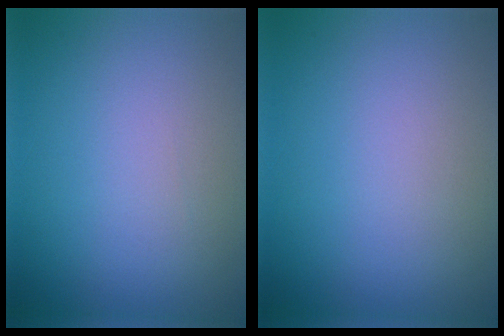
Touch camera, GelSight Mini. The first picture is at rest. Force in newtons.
{"total": 0.0}